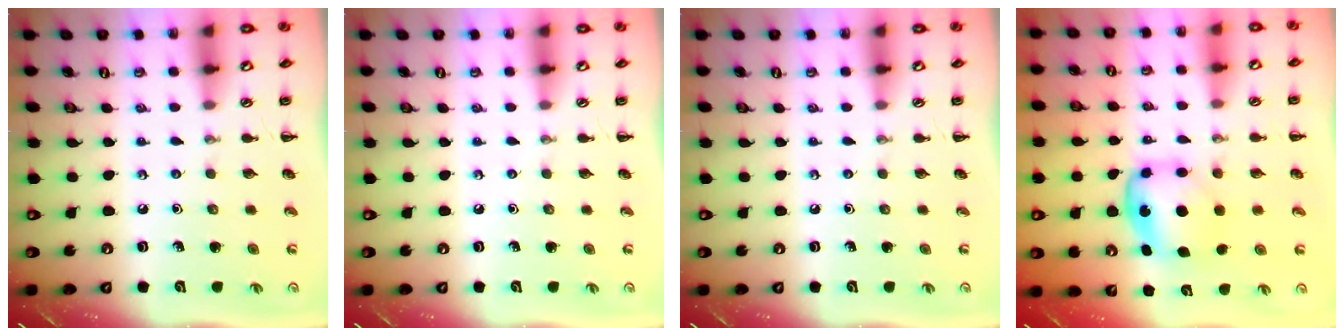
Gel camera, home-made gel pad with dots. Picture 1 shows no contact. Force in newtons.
{"total": 0.0}
{"total": 0.0}
{"total": 6.1, "press": 6.1, "slide": 0.3}